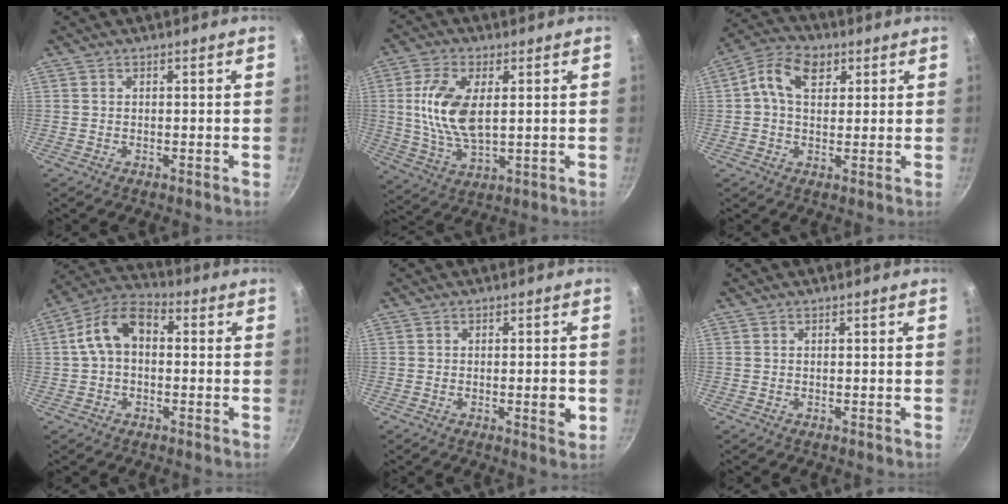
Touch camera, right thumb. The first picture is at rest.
{"total": 12.1, "force": [1.8, 6.1, 10.3], "torque": [-0.200, -0.005, 0.038]}
{"total": 8.8, "force": [2.6, 6.1, 5.8], "torque": [-0.085, 0.009, 0.030]}
{"total": 10.0, "force": [0.7, 6.7, 7.5], "torque": [-0.122, 0.036, -0.004]}
{"total": 3.7, "force": [-0.7, 1.0, 3.5], "torque": [-0.050, -0.002, -0.010]}
{"total": 0.0}